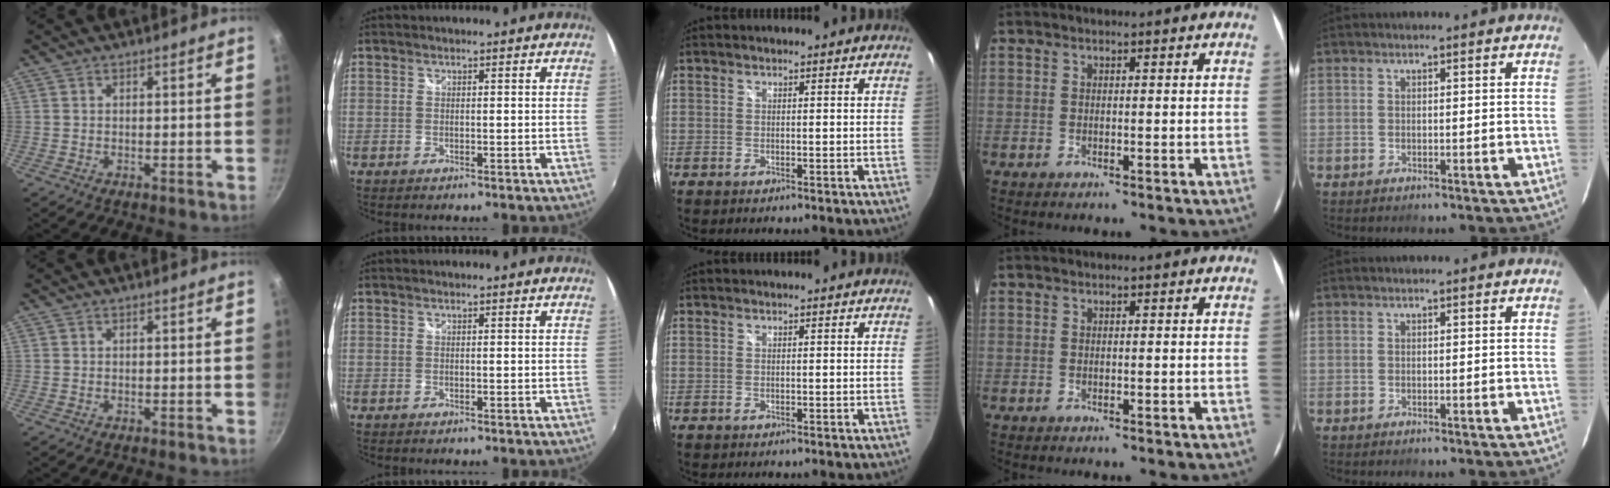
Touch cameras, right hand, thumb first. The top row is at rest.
{}